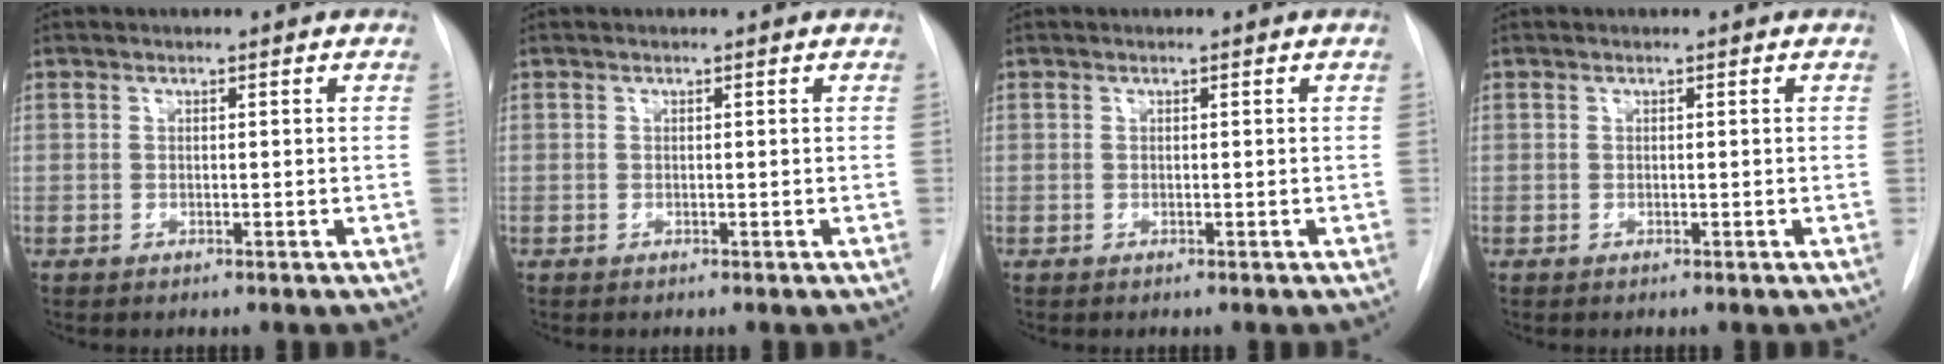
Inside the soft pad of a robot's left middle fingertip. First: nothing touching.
{"total": 0.0}
{"total": 0.0}
{"total": 0.0}